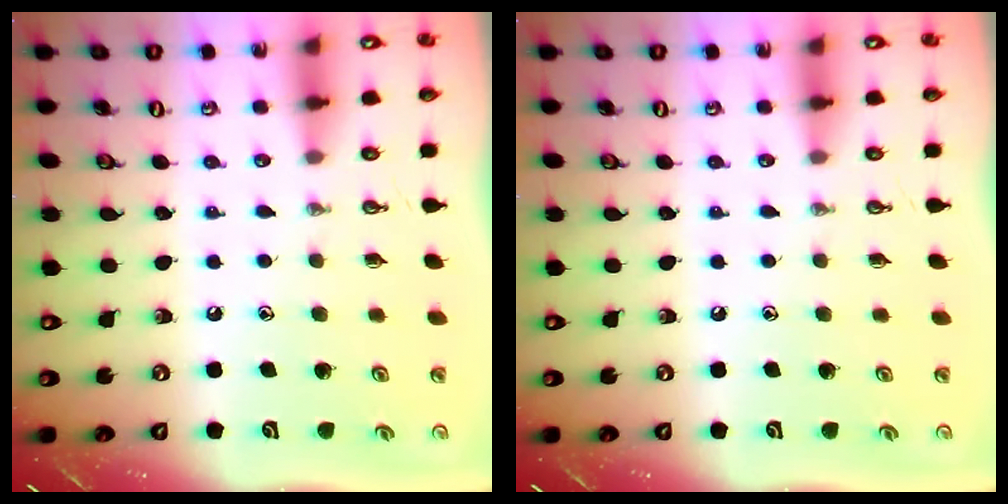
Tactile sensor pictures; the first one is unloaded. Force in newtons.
{"total": 0.0}